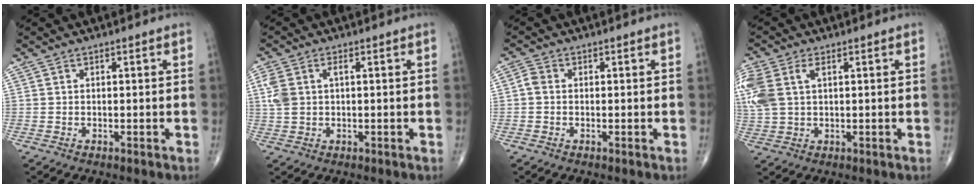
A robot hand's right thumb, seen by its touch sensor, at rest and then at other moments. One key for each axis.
{"total": 4.9, "fx": 1.0, "fy": 2.8, "fz": 3.8, "tx": -0.106, "ty": 0.015, "tz": 0.021}
{"total": 1.7, "fx": -0.2, "fy": 1.3, "fz": 1.1, "tx": -0.019, "ty": 0.002, "tz": -0.010}
{"total": 11.5, "fx": 3.2, "fy": 7.1, "fz": 8.4, "tx": -0.240, "ty": 0.013, "tz": 0.067}